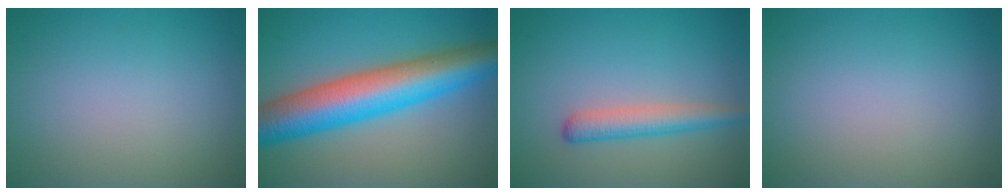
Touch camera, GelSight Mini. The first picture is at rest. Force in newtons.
{"total": 10.9, "press": 10.9, "slide": 0.1}
{"total": 2.9, "press": 2.9, "slide": 0.1}
{"total": 0.0}